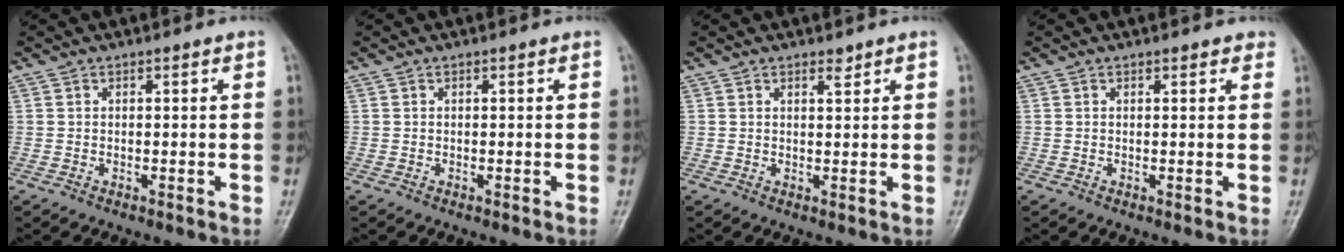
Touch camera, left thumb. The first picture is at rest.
{"total": 0.0}
{"total": 1.4, "force": [1.2, 0.5, 0.7], "torque": [-0.005, -0.009, 0.018]}
{"total": 1.8, "force": [1.5, 0.8, 0.7], "torque": [0.005, -0.002, 0.012]}